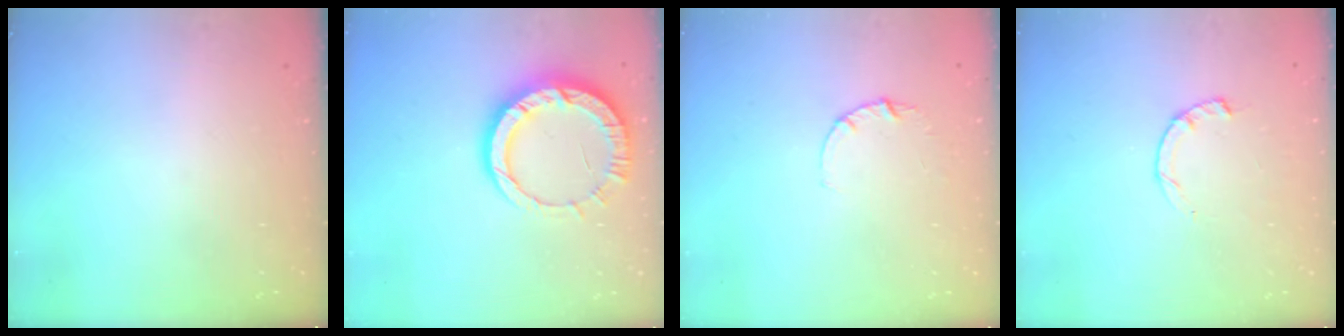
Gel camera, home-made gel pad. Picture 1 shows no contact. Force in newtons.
{"total": 12.1, "press": 12.0, "slide": 1.2}
{"total": 2.8, "press": 2.8, "slide": 0.3}
{"total": 2.3, "press": 2.3, "slide": 0.4}